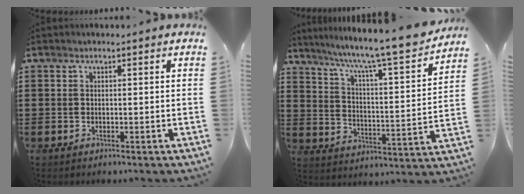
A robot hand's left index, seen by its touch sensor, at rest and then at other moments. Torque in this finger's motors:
{"motor_torque": [2.13, -0.01, 0.32, 0.19]}